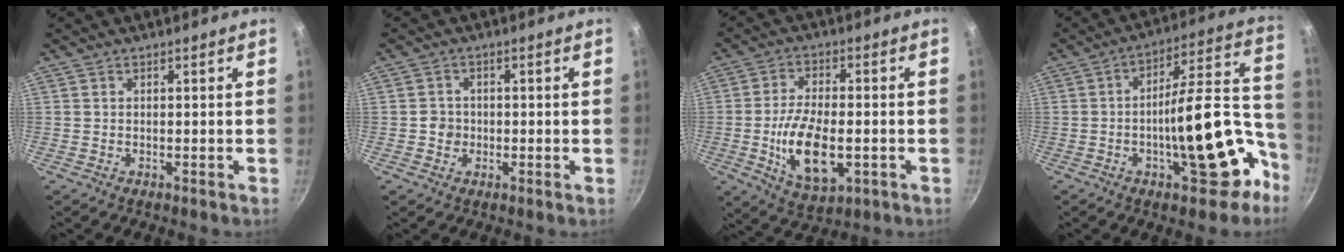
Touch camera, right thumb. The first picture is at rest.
{"total": 2.6, "force": [-0.5, 2.5, 0.8], "torque": [0.000, 0.008, -0.011]}
{"total": 13.4, "force": [-2.7, 6.6, 11.4], "torque": [-0.203, 0.006, -0.041]}
{"total": 20.5, "force": [-7.4, 8.2, 17.2], "torque": [-0.196, 0.071, -0.102]}